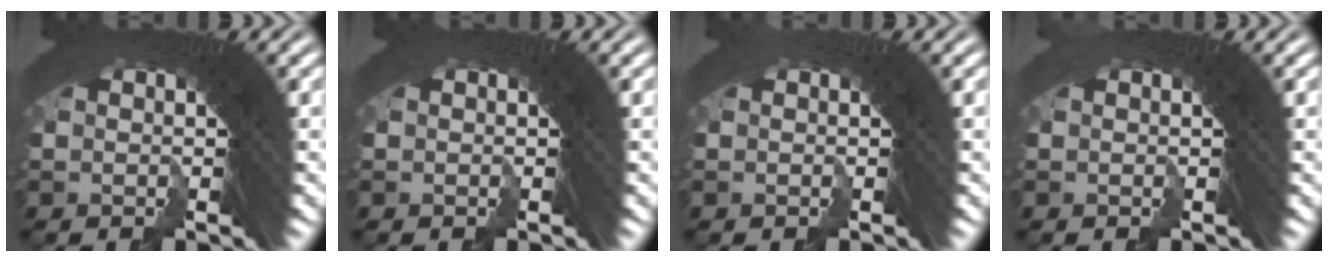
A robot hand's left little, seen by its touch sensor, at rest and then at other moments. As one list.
[{"total": 0.0}, {"total": 0.9, "force": [-0.2, -0.6, -0.7], "torque": [0.011, -0.002, -0.001]}, {"total": 2.0, "force": [-0.3, -1.2, -1.5], "torque": [0.021, -0.005, -0.001]}]